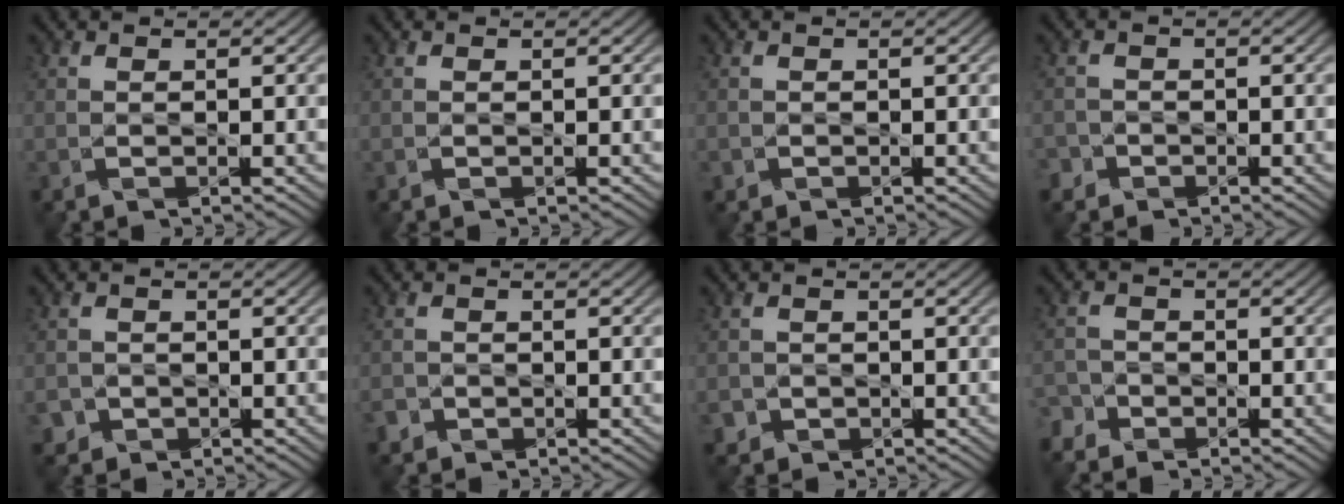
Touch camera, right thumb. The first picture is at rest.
{"total": 0.0}
{"total": 0.6, "force": [-0.3, 0.5, 0.0], "torque": [0.002, -0.004, -0.007]}
{"total": 1.7, "force": [-1.2, 1.2, 0.2], "torque": [-0.003, 0.000, -0.028]}
{"total": 1.9, "force": [-1.0, 1.5, 0.3], "torque": [-0.006, -0.005, -0.022]}
{"total": 1.7, "force": [-1.1, 1.2, 0.4], "torque": [-0.010, -0.004, -0.025]}
{"total": 1.5, "force": [-0.8, 1.3, 0.2], "torque": [-0.001, -0.004, -0.016]}
{"total": 2.5, "force": [-2.0, 1.4, 0.5], "torque": [-0.012, -0.001, -0.051]}